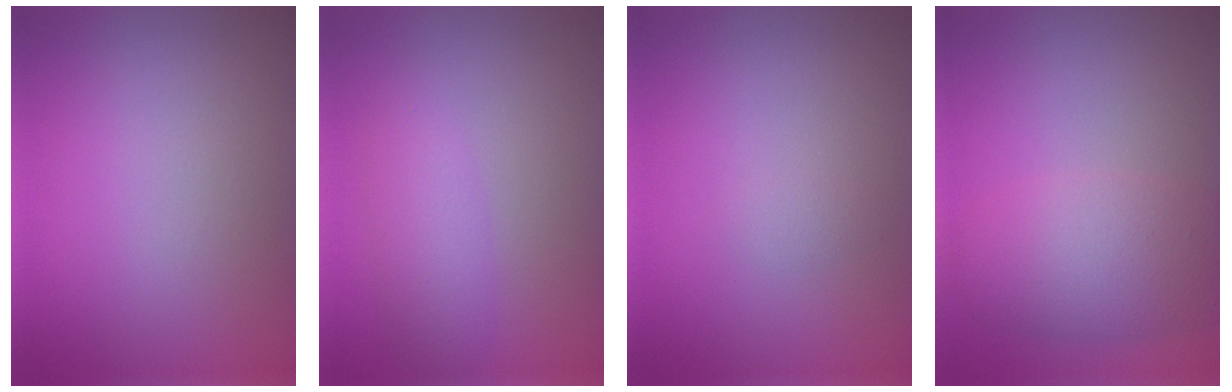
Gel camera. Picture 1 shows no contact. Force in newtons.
{"total": 2.4, "press": 2.4, "slide": 0.2}
{"total": 0.7, "press": 0.7, "slide": 0.0}
{"total": 5.5, "press": 5.5, "slide": 0.4}